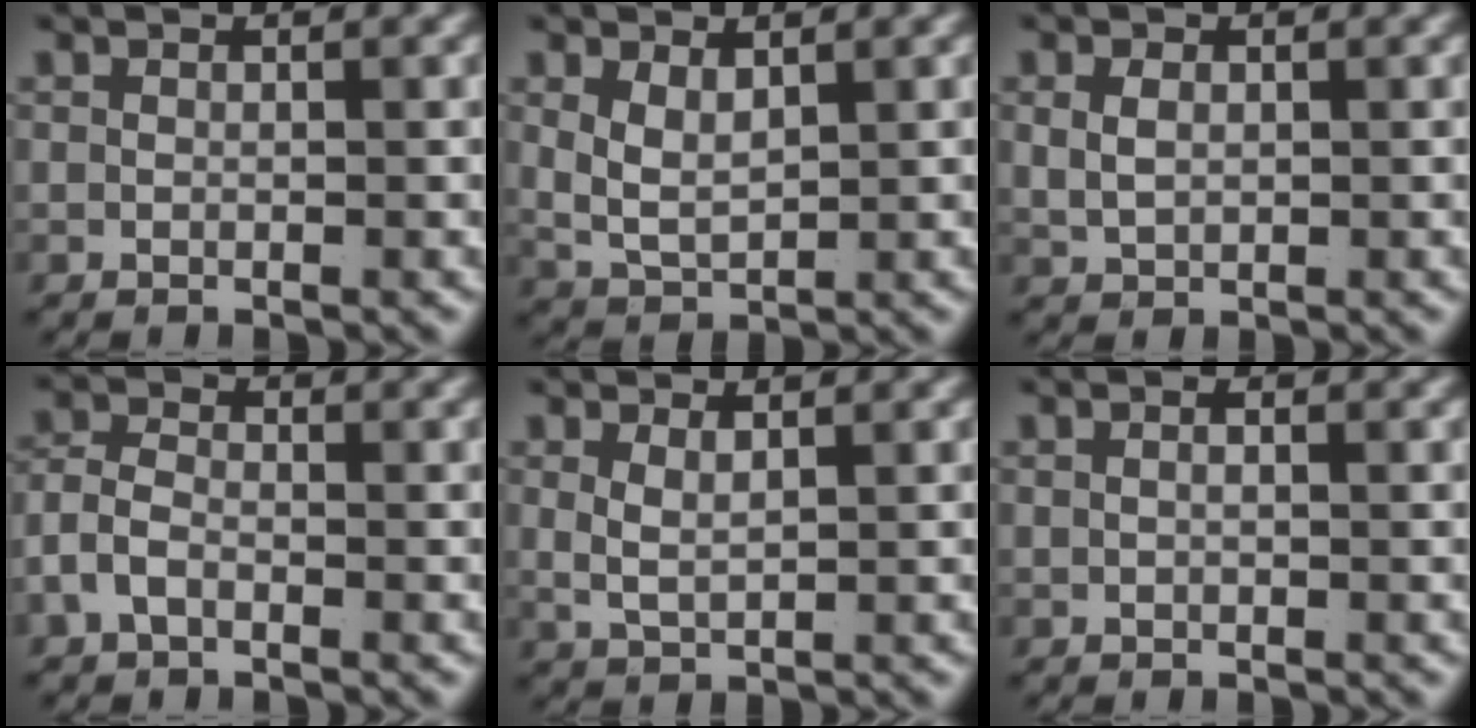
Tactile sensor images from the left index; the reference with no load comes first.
{"total": 3.1, "force": [0.5, 2.3, 2.1], "torque": [-0.055, -0.019, 0.022]}
{"total": 1.8, "force": [0.5, 1.3, 1.2], "torque": [-0.029, -0.007, 0.020]}
{"total": 3.3, "force": [-1.2, 2.3, 2.0], "torque": [-0.059, -0.019, -0.013]}
{"total": 2.1, "force": [0.5, 1.2, 1.7], "torque": [-0.041, -0.012, 0.022]}
{"total": 0.7, "force": [0.0, 0.2, 0.6], "torque": [-0.011, -0.002, 0.003]}